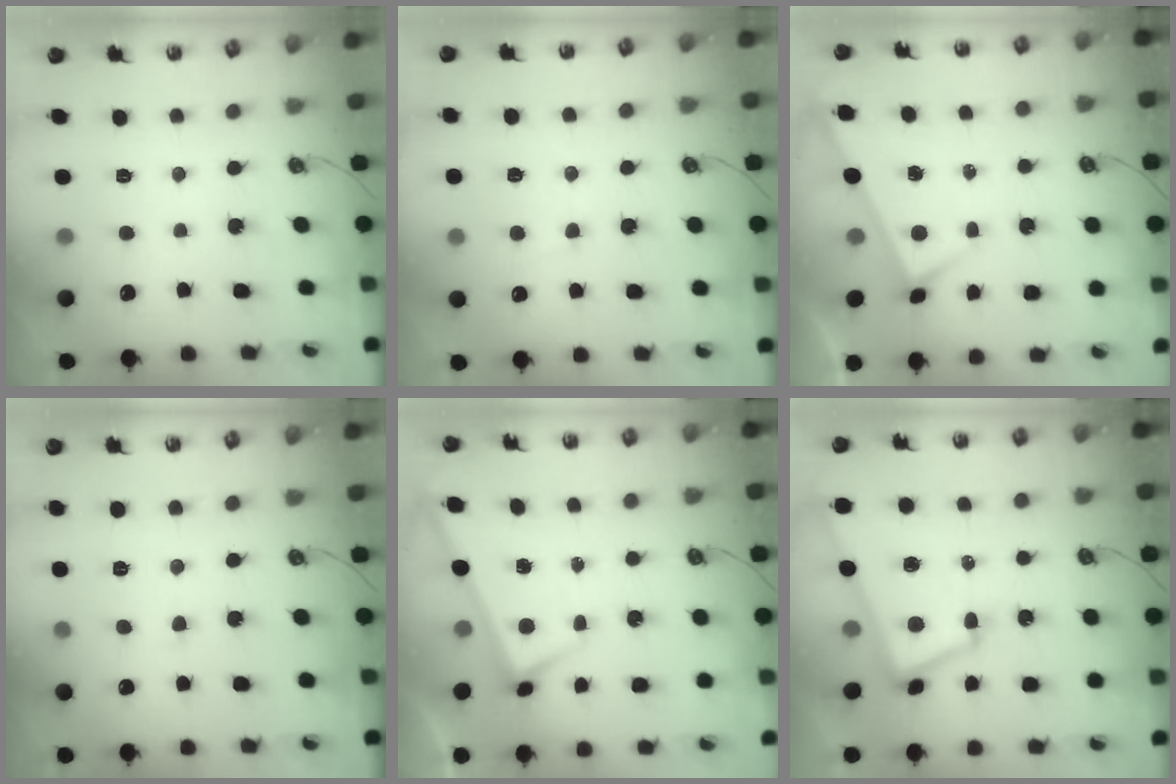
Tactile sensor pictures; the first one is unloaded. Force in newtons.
{"total": 2.4, "press": 2.3, "slide": 0.7}
{"total": 3.1, "press": 3.1, "slide": 0.2}
{"total": 4.3, "press": 4.3, "slide": 0.3}
{"total": 2.8, "press": 2.8, "slide": 0.3}
{"total": 7.2, "press": 7.1, "slide": 1.1}